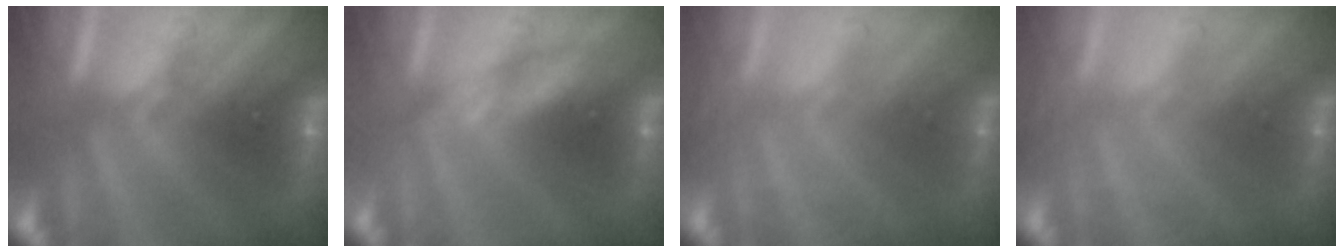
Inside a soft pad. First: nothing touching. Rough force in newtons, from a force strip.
{"total": 2.6}
{"total": 2.5}
{"total": 2.5}